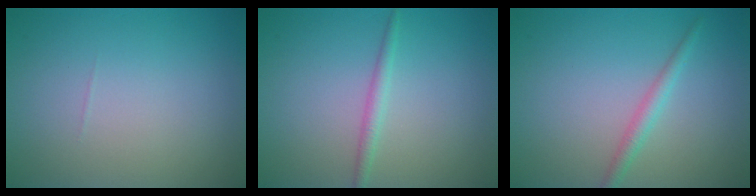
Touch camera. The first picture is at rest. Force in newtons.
{"total": 1.4, "press": 1.4, "slide": 0.1}
{"total": 1.6, "press": 1.6, "slide": 0.0}